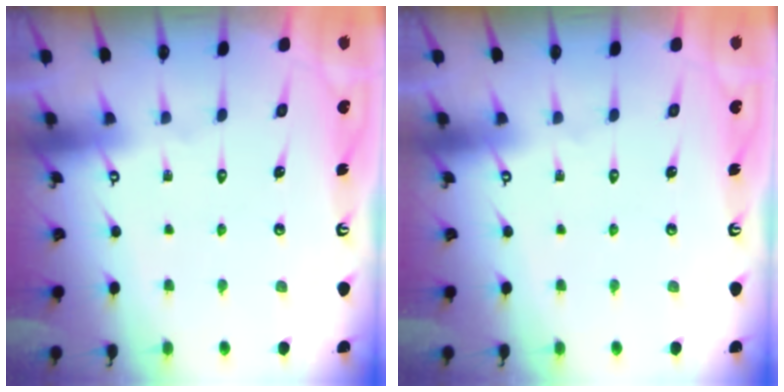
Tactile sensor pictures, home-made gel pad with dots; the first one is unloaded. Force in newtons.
{"total": 0.0}